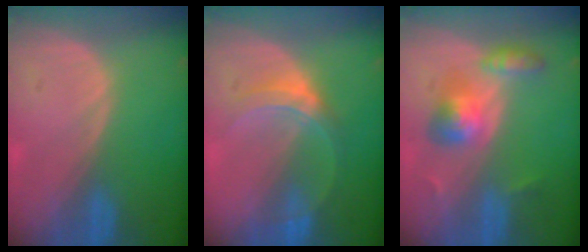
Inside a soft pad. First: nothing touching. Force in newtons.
{"total": 5.1, "press": 4.9, "slide": 1.5}
{"total": 5.7, "press": 5.5, "slide": 1.5}